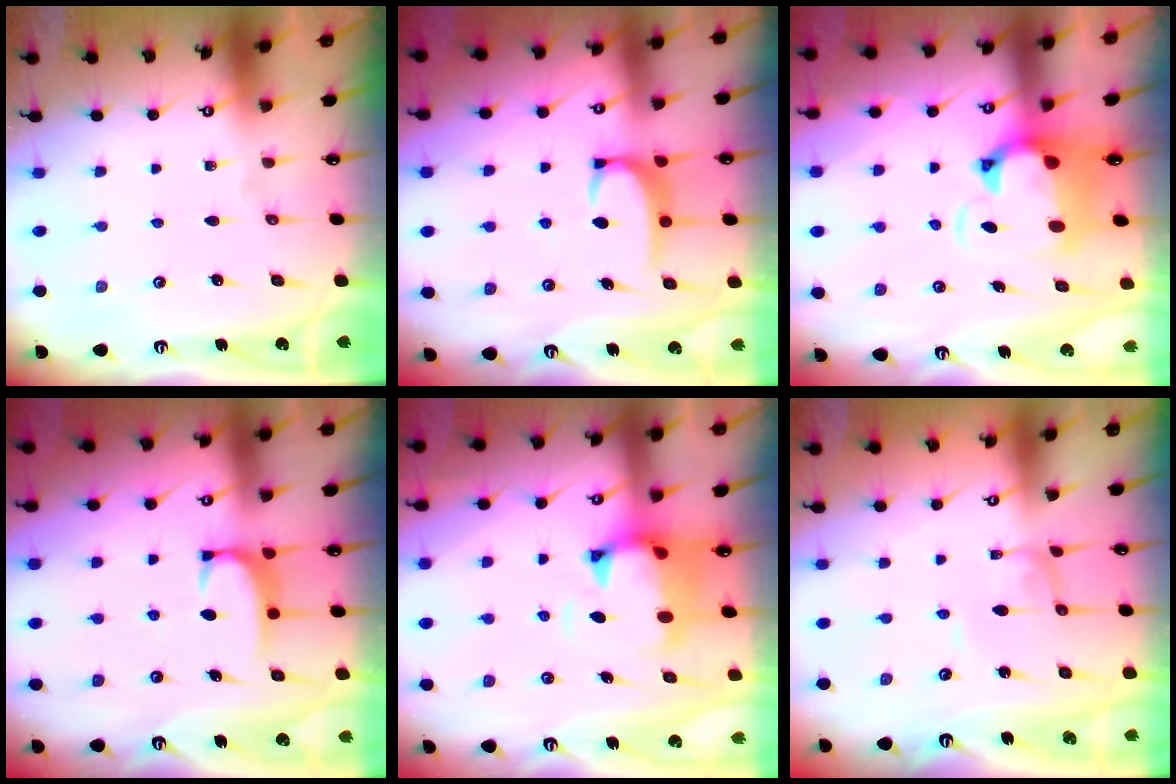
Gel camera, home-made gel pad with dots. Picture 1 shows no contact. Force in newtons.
{"total": 3.4, "press": 3.4, "slide": 0.4}
{"total": 3.4, "press": 3.0, "slide": 1.6}
{"total": 1.6, "press": 1.6, "slide": 0.5}
{"total": 1.6, "press": 1.2, "slide": 1.1}
{"total": 2.2, "press": 2.2, "slide": 0.1}